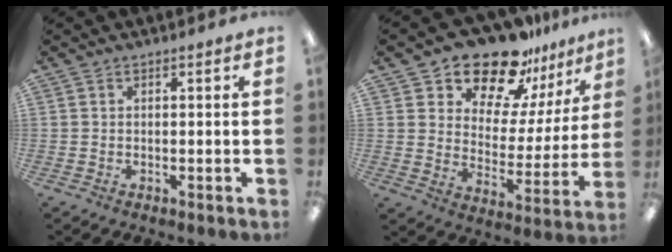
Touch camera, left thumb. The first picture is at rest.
{"total": 17.5, "force": [14.8, 7.4, 5.5], "torque": [-0.099, -0.120, 0.264]}